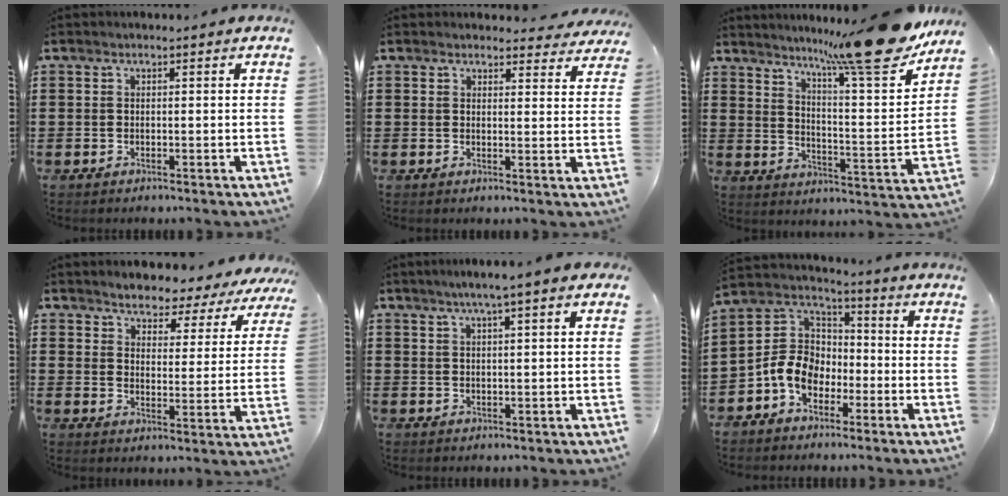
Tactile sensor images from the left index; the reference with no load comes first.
{"total": 2.9, "force": [2.8, 0.6, 0.5], "torque": [-0.009, -0.013, 0.051]}
{"total": 15.2, "force": [12.8, 0.1, 8.1], "torque": [-0.132, -0.089, 0.203]}
{"total": 3.7, "force": [3.6, 0.6, -0.4], "torque": [-0.019, -0.030, 0.057]}
{"total": 2.8, "force": [1.7, -0.3, 2.2], "torque": [-0.047, 0.001, 0.027]}
{"total": 8.4, "force": [-4.0, 6.3, 4.0], "torque": [-0.117, 0.013, -0.087]}